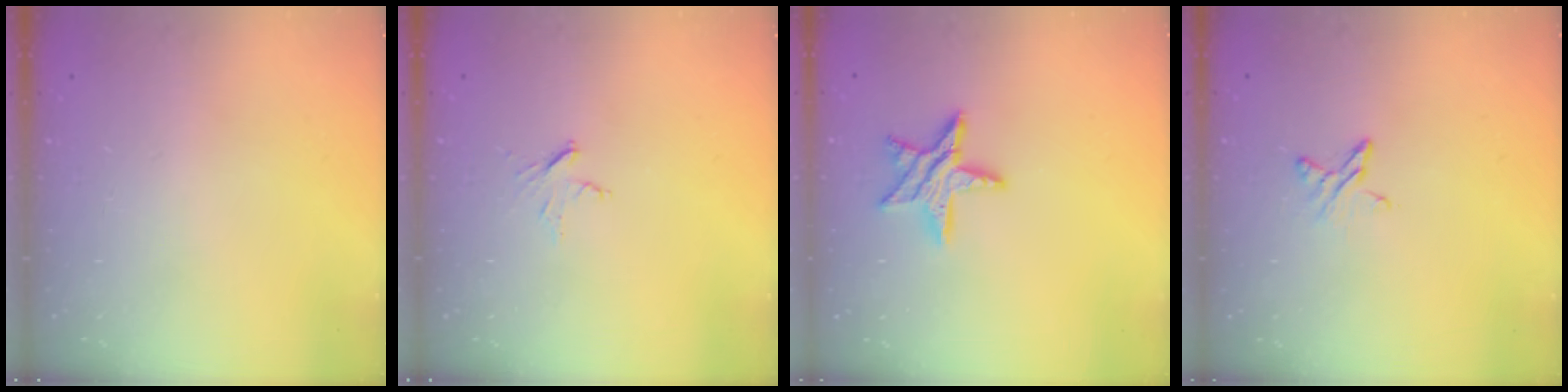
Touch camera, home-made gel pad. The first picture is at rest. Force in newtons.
{"total": 3.7, "press": 3.7, "slide": 0.4}
{"total": 9.2, "press": 9.2, "slide": 0.3}
{"total": 4.3, "press": 4.3, "slide": 0.5}